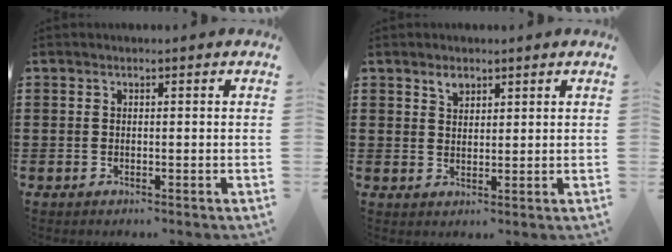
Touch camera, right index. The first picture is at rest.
{"total": 2.2, "force": [1.7, 1.1, 0.8], "torque": [-0.011, -0.001, 0.030]}